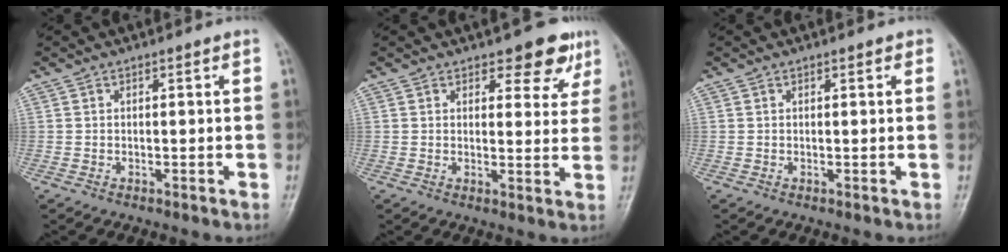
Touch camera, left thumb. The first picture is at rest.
{"total": 6.7, "force": [4.5, 3.3, 3.7], "torque": [-0.010, -0.023, 0.053]}
{"total": 0.9, "force": [0.5, 0.4, 0.6], "torque": [-0.005, 0.000, 0.004]}